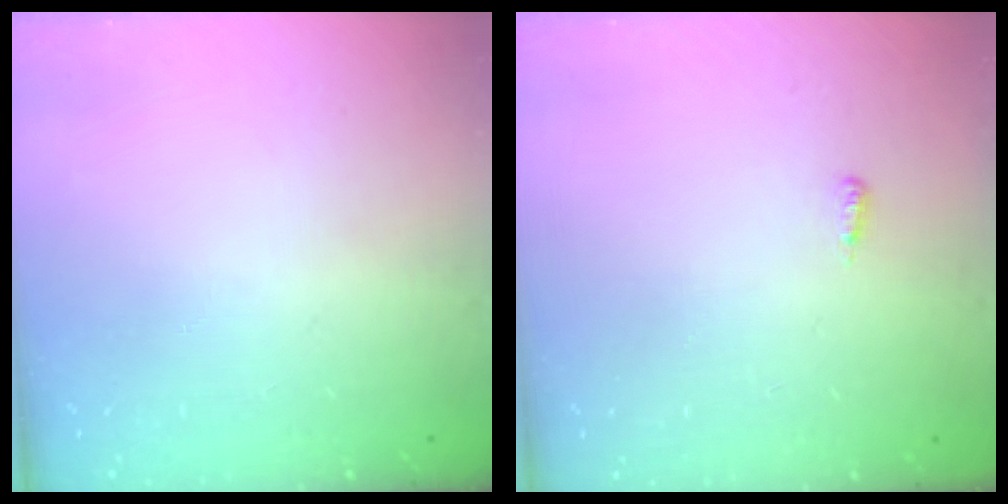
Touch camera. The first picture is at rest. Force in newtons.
{"total": 3.6, "press": 2.7, "slide": 2.4}